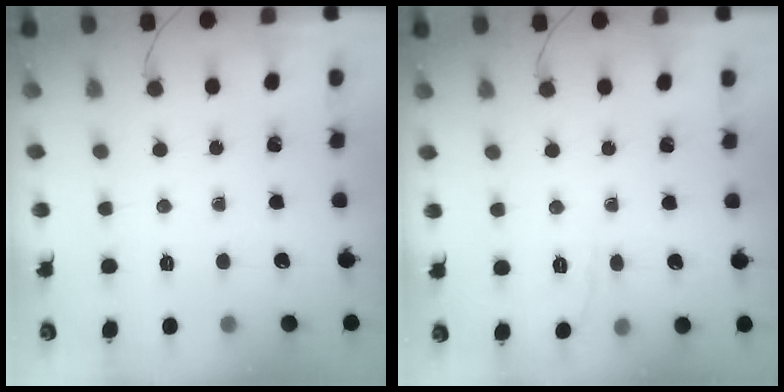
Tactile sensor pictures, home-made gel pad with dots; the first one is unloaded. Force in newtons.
{"total": 1.8, "press": 0.3, "slide": 1.8}